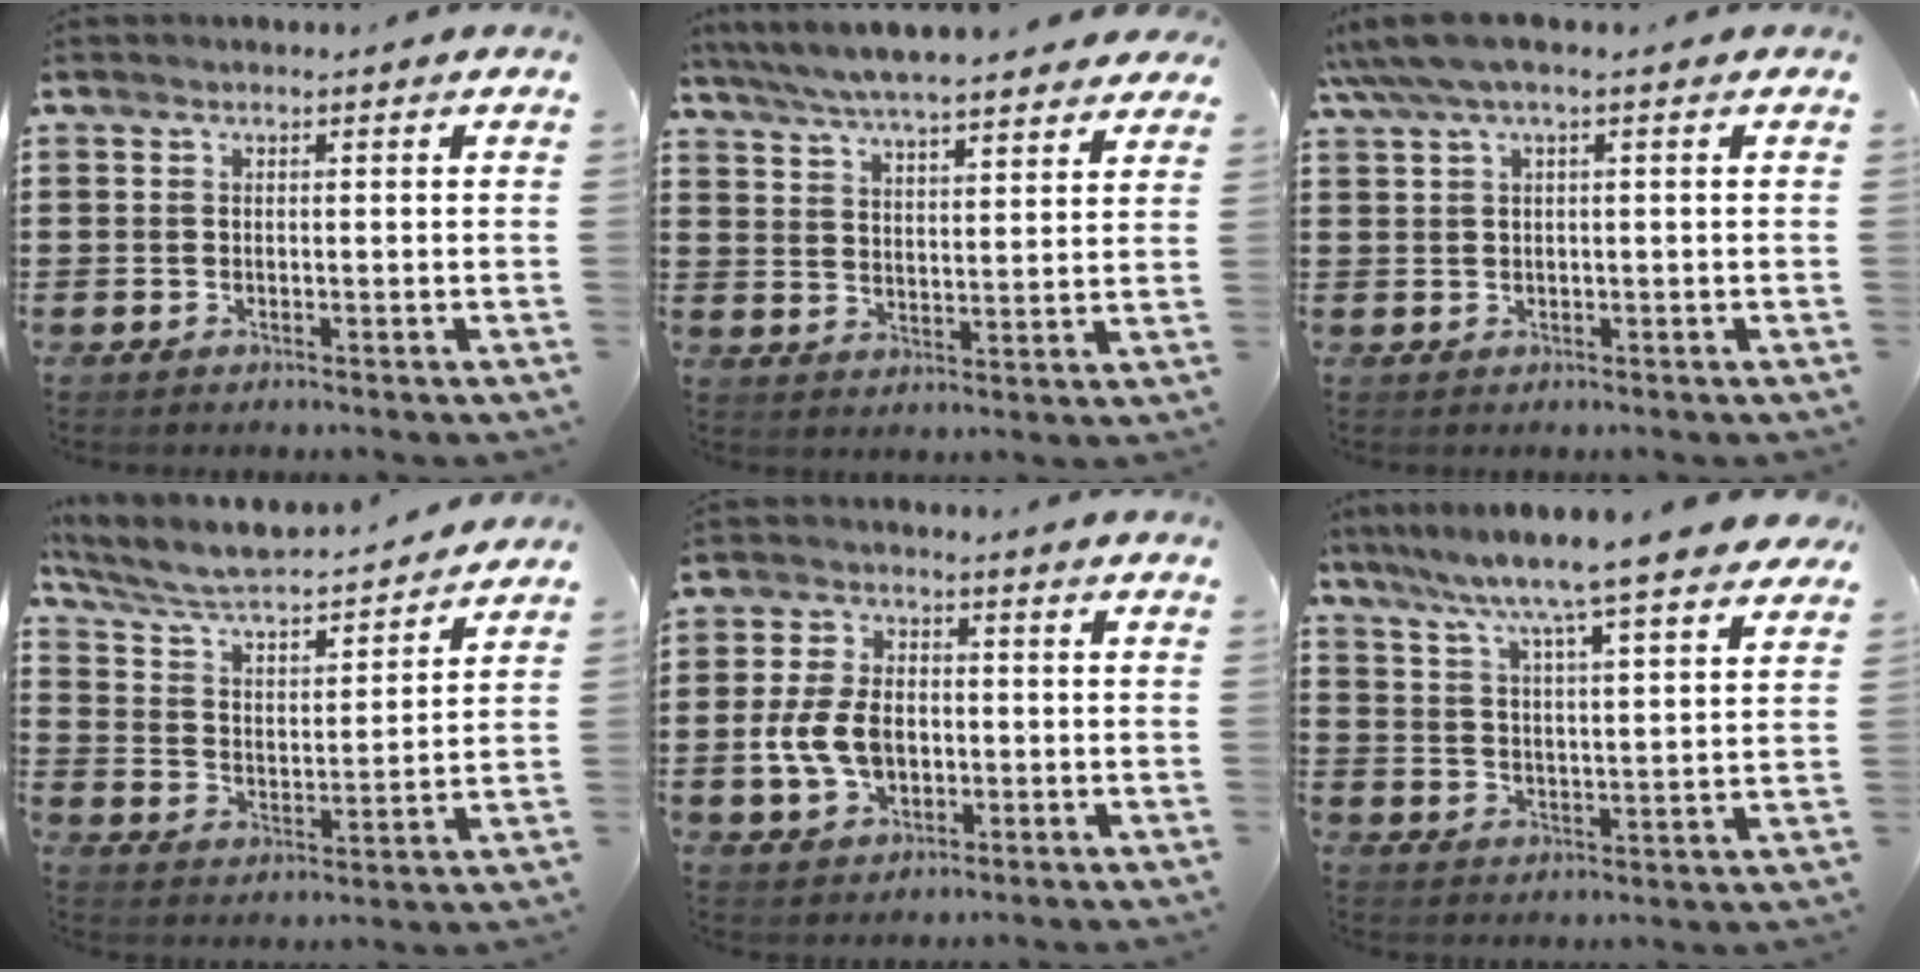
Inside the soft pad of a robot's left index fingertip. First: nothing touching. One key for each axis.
{"total": 5.9, "fx": 5.7, "fy": 0.1, "fz": 1.7, "tx": -0.057, "ty": -0.027, "tz": 0.099}
{"total": 2.8, "fx": 1.0, "fy": 0.4, "fz": 2.6, "tx": -0.064, "ty": -0.005, "tz": 0.012}
{"total": 5.4, "fx": 4.9, "fy": 0.6, "fz": 2.2, "tx": -0.065, "ty": -0.040, "tz": 0.077}
{"total": 7.3, "fx": -1.2, "fy": 4.8, "fz": 5.3, "tx": -0.131, "ty": 0.001, "tz": -0.028}
{"total": 7.4, "fx": 6.6, "fy": -0.8, "fz": 3.3, "tx": -0.092, "ty": -0.043, "tz": 0.106}